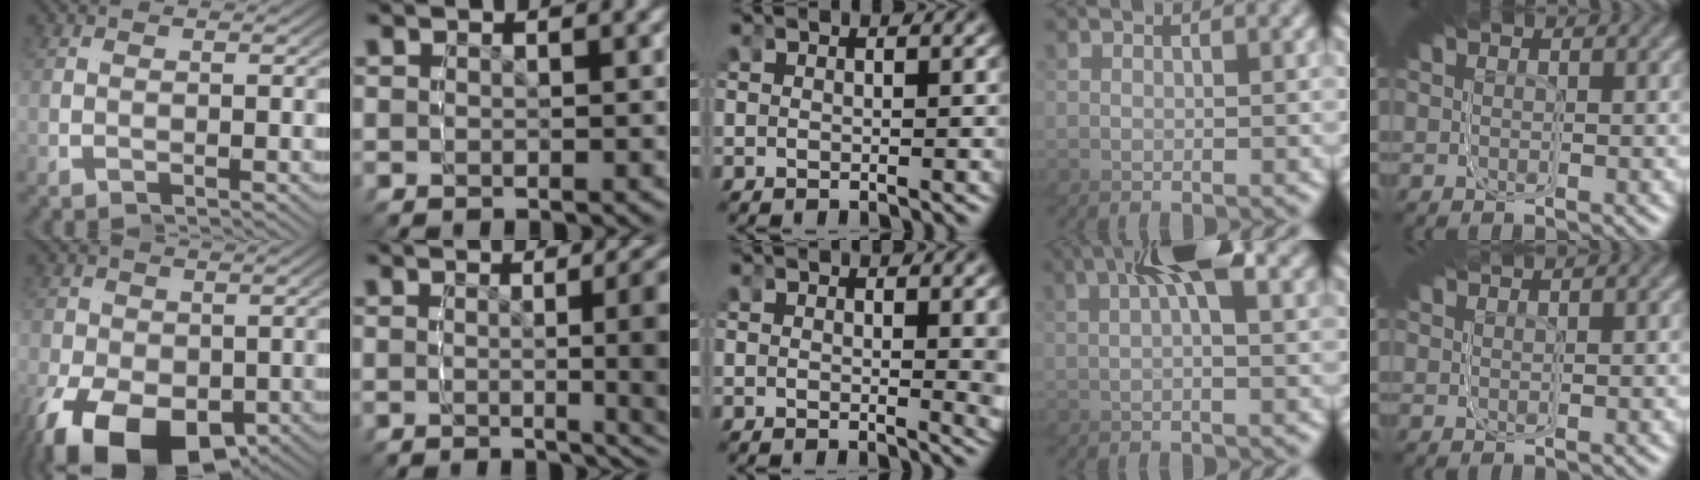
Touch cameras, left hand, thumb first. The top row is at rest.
{"thumb": {"total": 9.2, "force": [-3.1, 5.8, 6.5], "torque": [-0.134, -0.030, -0.037]}, "index": {"total": 2.7, "force": [0.0, -1.6, 2.2], "torque": [-0.009, 0.019, 0.000]}, "middle": {"total": 1.4, "force": [0.2, 0.1, 1.3], "torque": [-0.011, -0.008, 0.004]}, "ring": {"total": 5.2, "force": [1.6, 0.1, 5.0], "torque": [-0.106, 0.021, 0.019]}, "little": {"total": 1.5, "force": [1.0, 0.7, 0.8], "torque": [-0.033, 0.003, 0.016]}}